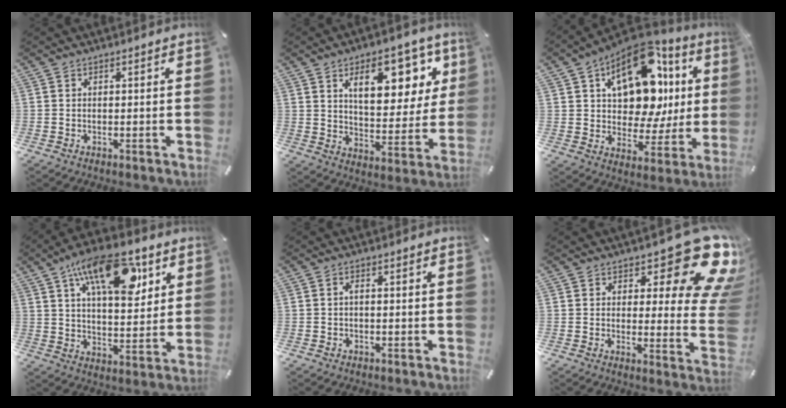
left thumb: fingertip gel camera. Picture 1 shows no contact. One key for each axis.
{"total": 16.8, "fx": 8.5, "fy": 8.7, "fz": 11.5, "tx": -0.151, "ty": -0.035, "tz": 0.139}
{"total": 18.2, "fx": 7.5, "fy": 11.0, "fz": 12.4, "tx": -0.175, "ty": -0.059, "tz": 0.128}
{"total": 18.0, "fx": 8.9, "fy": 8.6, "fz": 13.0, "tx": -0.201, "ty": -0.026, "tz": 0.145}
{"total": 1.2, "fx": -0.2, "fy": 0.7, "fz": 1.0, "tx": -0.019, "ty": 0.003, "tz": -0.005}
{"total": 17.9, "fx": 9.8, "fy": 7.1, "fz": 13.3, "tx": -0.159, "ty": -0.077, "tz": 0.161}